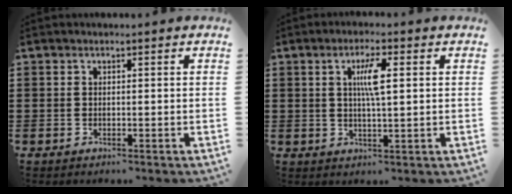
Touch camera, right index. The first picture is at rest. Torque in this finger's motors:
{"motor_torque": [0.84, -0.10, 0.19, 0.07]}